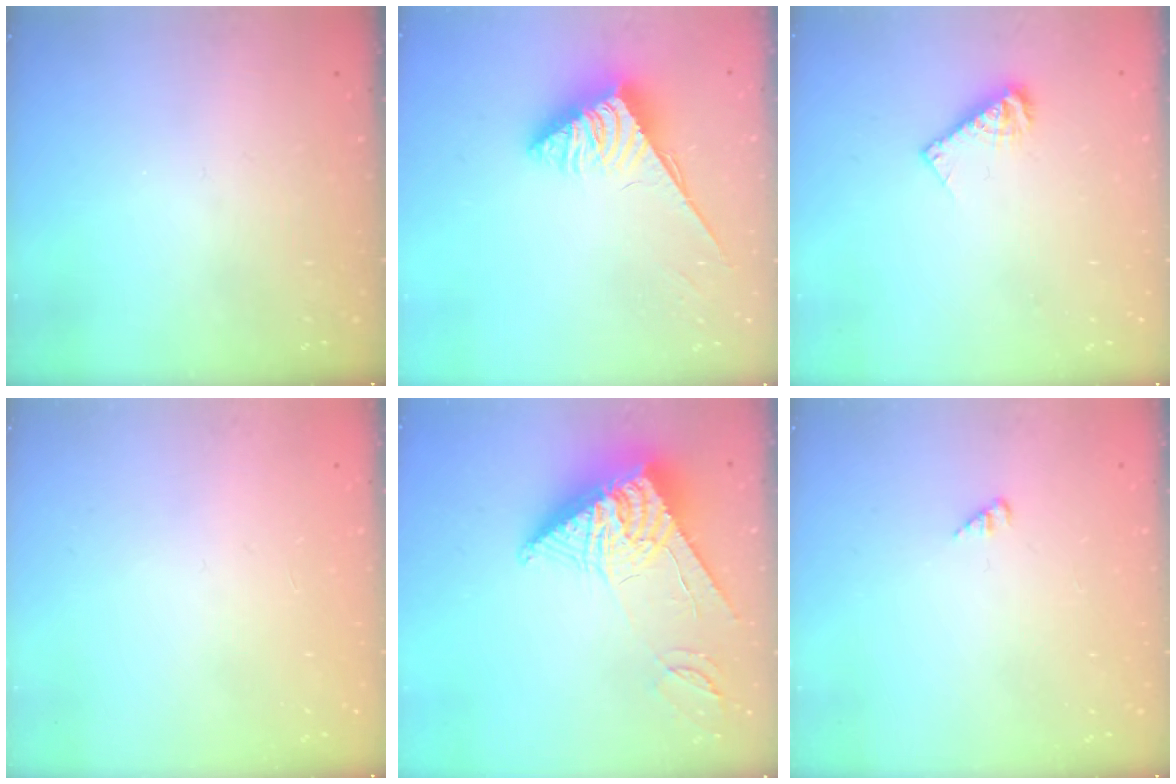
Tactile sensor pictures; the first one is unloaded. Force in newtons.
{"total": 3.6, "press": 3.6, "slide": 0.6}
{"total": 6.1, "press": 6.1, "slide": 0.4}
{"total": 0.0}
{"total": 17.0, "press": 16.9, "slide": 1.4}
{"total": 2.1, "press": 2.1, "slide": 0.3}